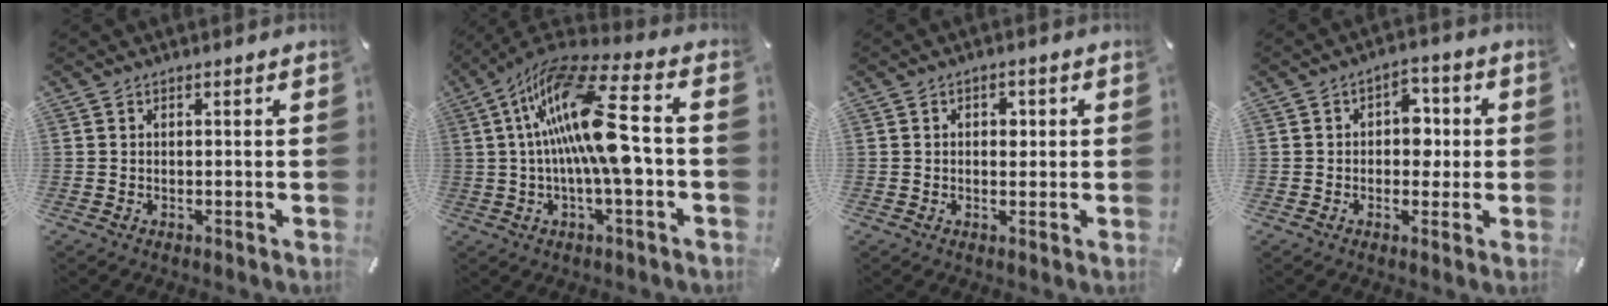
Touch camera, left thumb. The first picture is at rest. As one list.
[{"total": 19.5, "force": [0.9, 5.2, 18.8], "torque": [-0.367, -0.006, 0.008]}, {"total": 2.5, "force": [0.3, 1.8, 1.7], "torque": [-0.012, -0.001, -0.004]}, {"total": 6.9, "force": [0.2, 5.1, 4.6], "torque": [-0.051, 0.002, -0.005]}]